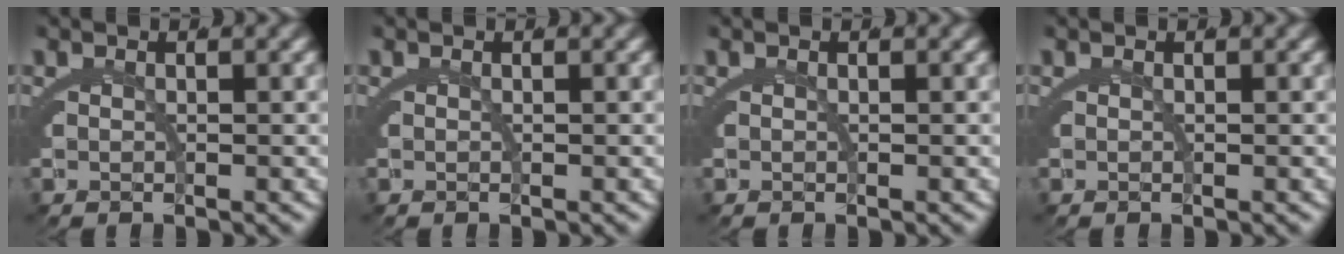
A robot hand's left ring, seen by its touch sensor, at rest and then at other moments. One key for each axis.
{"total": 0.0}
{"total": 0.6, "fx": -0.4, "fy": 0.5, "fz": 0.1, "tx": -0.007, "ty": -0.003, "tz": -0.007}
{"total": 0.0}